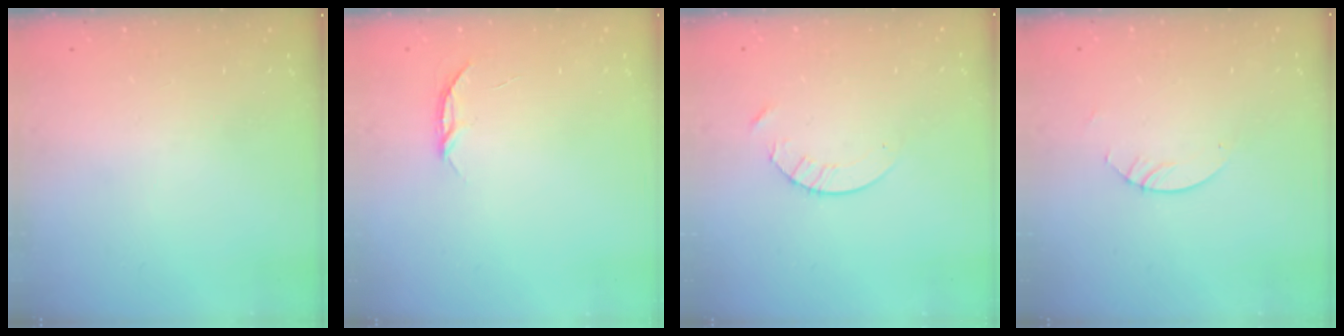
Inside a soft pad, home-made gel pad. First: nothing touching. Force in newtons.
{"total": 3.6, "press": 3.6, "slide": 0.5}
{"total": 3.8, "press": 3.7, "slide": 0.5}
{"total": 2.4, "press": 2.4, "slide": 0.2}